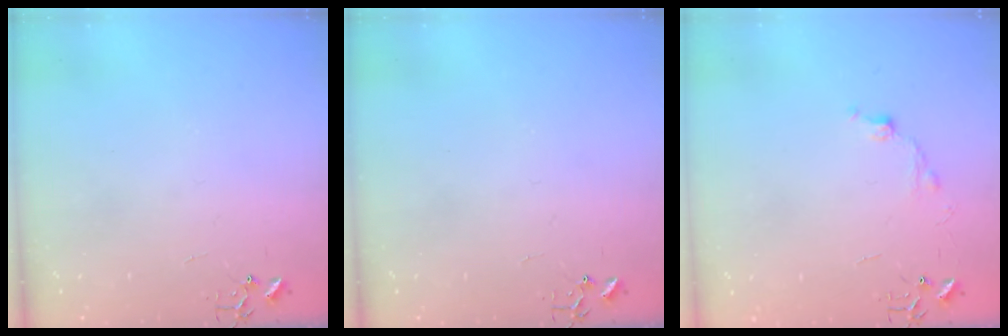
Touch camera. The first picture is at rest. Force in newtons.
{"total": 0.0}
{"total": 6.7, "press": 6.7, "slide": 0.9}